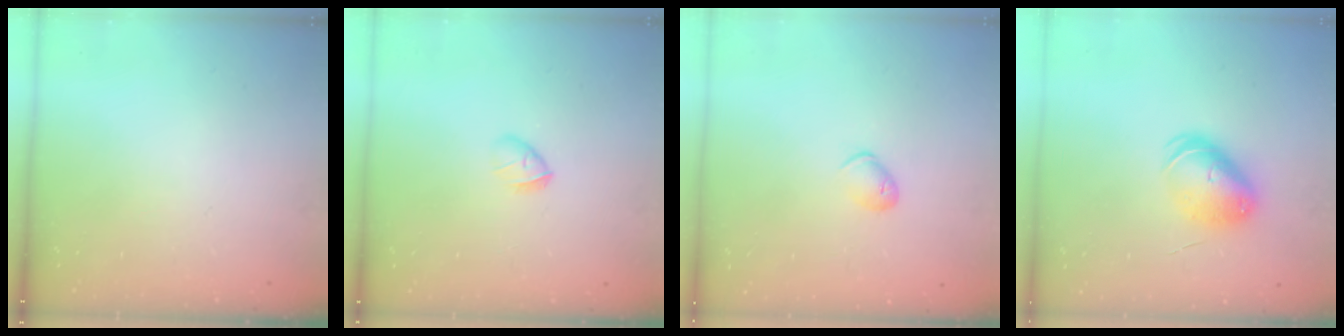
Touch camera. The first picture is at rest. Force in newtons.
{"total": 3.7, "press": 3.6, "slide": 1.0}
{"total": 5.4, "press": 5.2, "slide": 1.1}
{"total": 9.7, "press": 9.6, "slide": 1.5}